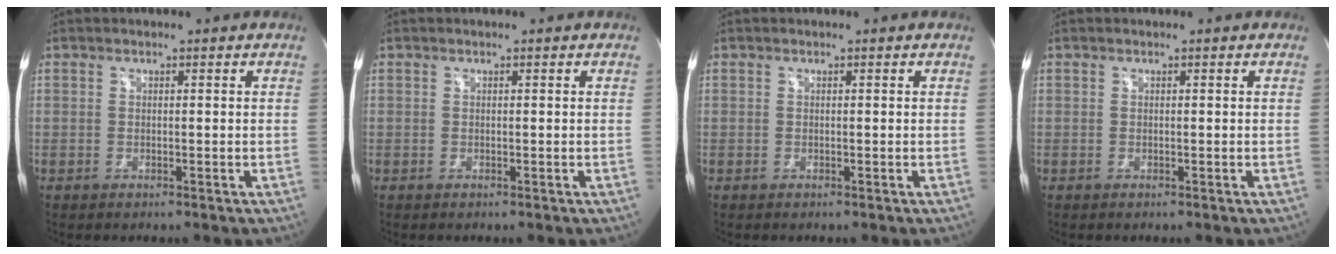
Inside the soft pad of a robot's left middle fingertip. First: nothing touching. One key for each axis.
{"total": 0.0}
{"total": 0.0}
{"total": 0.0}